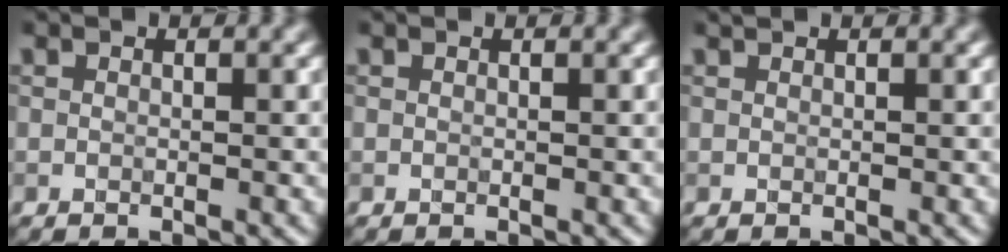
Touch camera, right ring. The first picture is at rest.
{"total": 0.0}
{"total": 0.0}